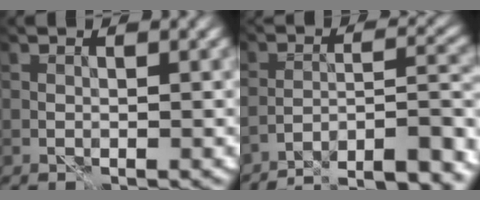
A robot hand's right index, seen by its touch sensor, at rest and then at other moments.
{"total": 12.6, "force": [-11.4, 1.6, 5.1], "torque": [-0.056, 0.012, -0.152]}